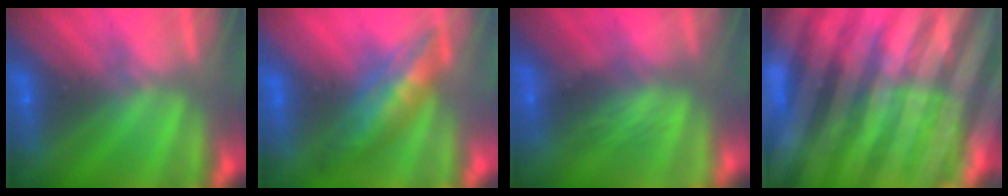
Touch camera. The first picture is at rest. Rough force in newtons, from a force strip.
{"total": 2.9}
{"total": 2.0}
{"total": 5.6}